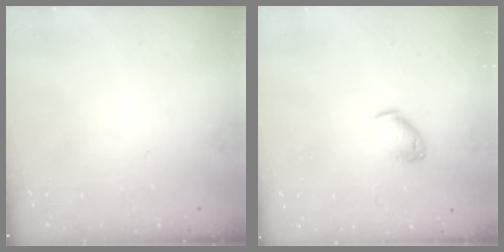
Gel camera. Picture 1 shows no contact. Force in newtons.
{"total": 6.8, "press": 6.8, "slide": 1.1}